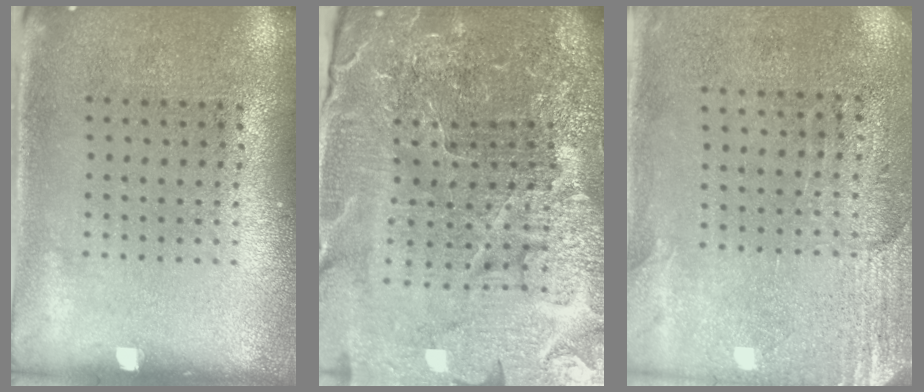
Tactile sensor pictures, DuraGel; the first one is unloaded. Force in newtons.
{"total": 6.5, "press": 5.8, "slide": 3.0}
{"total": 2.8, "press": 2.5, "slide": 1.2}